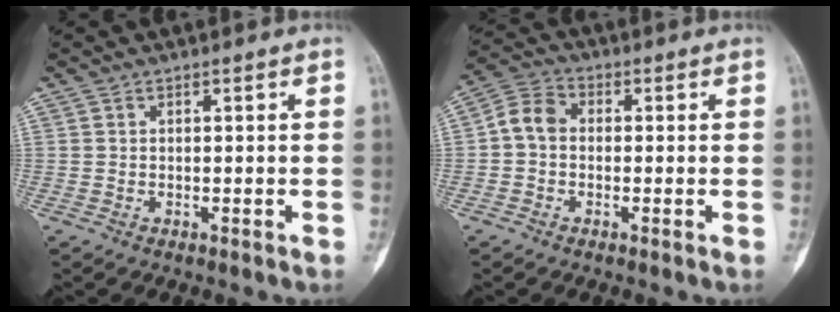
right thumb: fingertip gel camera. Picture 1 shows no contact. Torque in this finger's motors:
{"motor_torque": [0.13, -0.05, 0.34, -0.34, -0.04]}